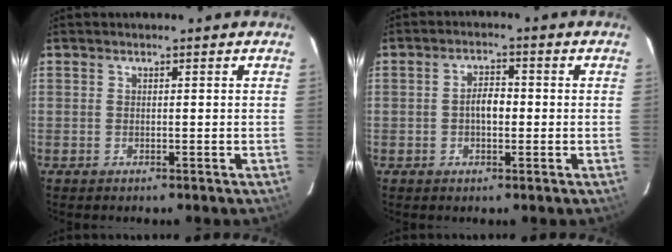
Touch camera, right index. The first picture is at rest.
{"total": 3.7, "force": [-0.5, 2.0, 3.0], "torque": [-0.055, 0.009, -0.006]}